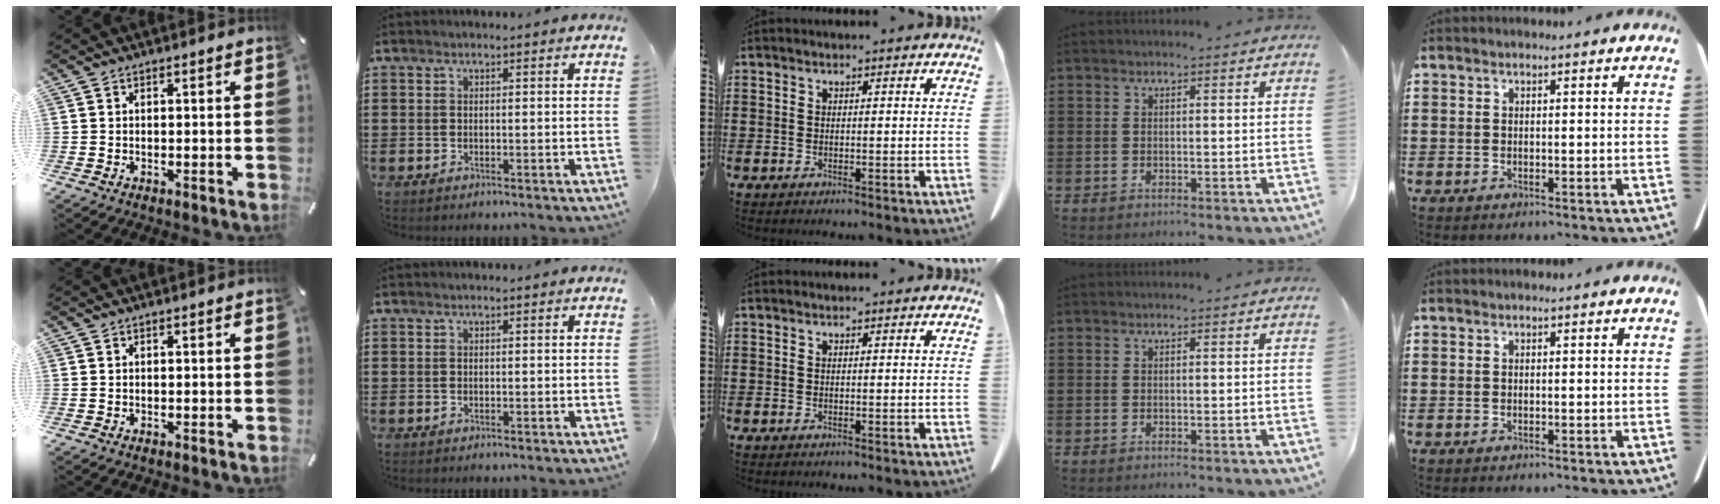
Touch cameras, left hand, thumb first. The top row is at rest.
{}